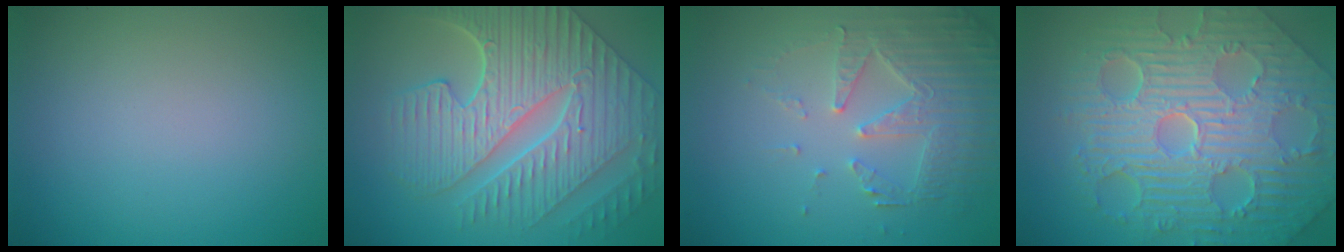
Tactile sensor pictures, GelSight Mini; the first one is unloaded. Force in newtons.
{"total": 10.0, "press": 7.5, "slide": 6.7}
{"total": 5.2, "press": 3.7, "slide": 3.6}
{"total": 11.7, "press": 7.7, "slide": 8.8}